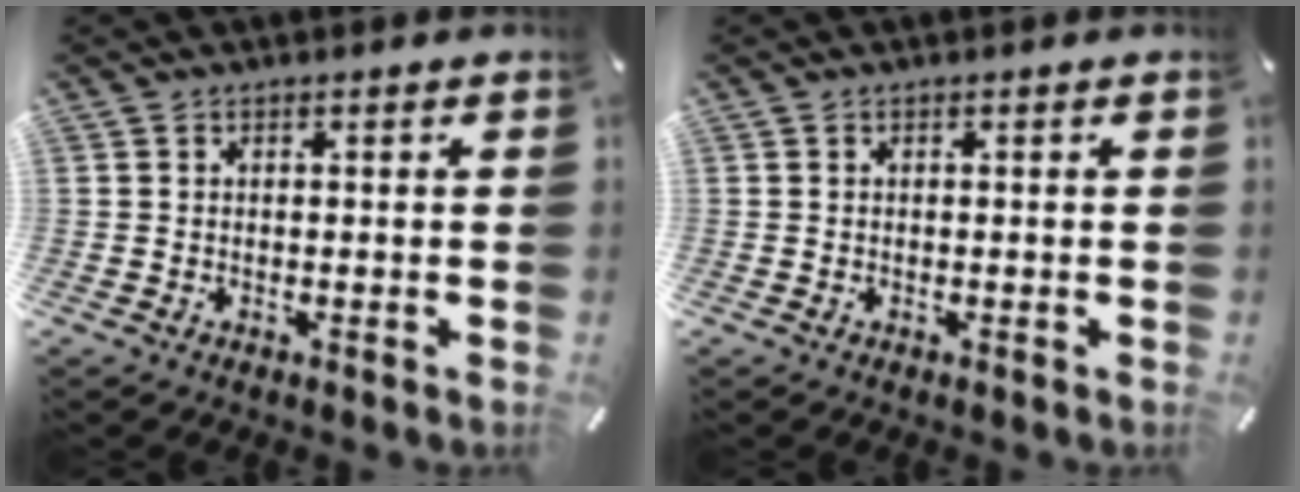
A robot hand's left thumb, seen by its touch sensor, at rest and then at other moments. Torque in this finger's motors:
{"motor_torque": [0.00, 0.00, 0.00, 0.00, 0.00]}